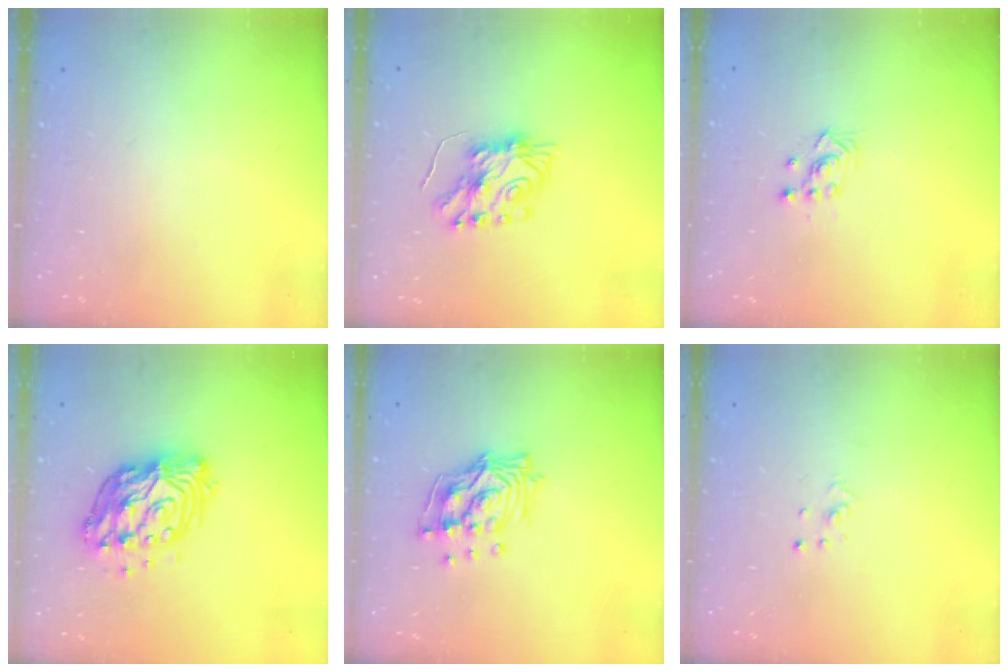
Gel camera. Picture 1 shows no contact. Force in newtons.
{"total": 7.3, "press": 7.3, "slide": 0.5}
{"total": 2.9, "press": 2.9, "slide": 0.2}
{"total": 13.4, "press": 13.3, "slide": 1.6}
{"total": 12.9, "press": 12.7, "slide": 2.2}
{"total": 1.1, "press": 1.1, "slide": 0.1}